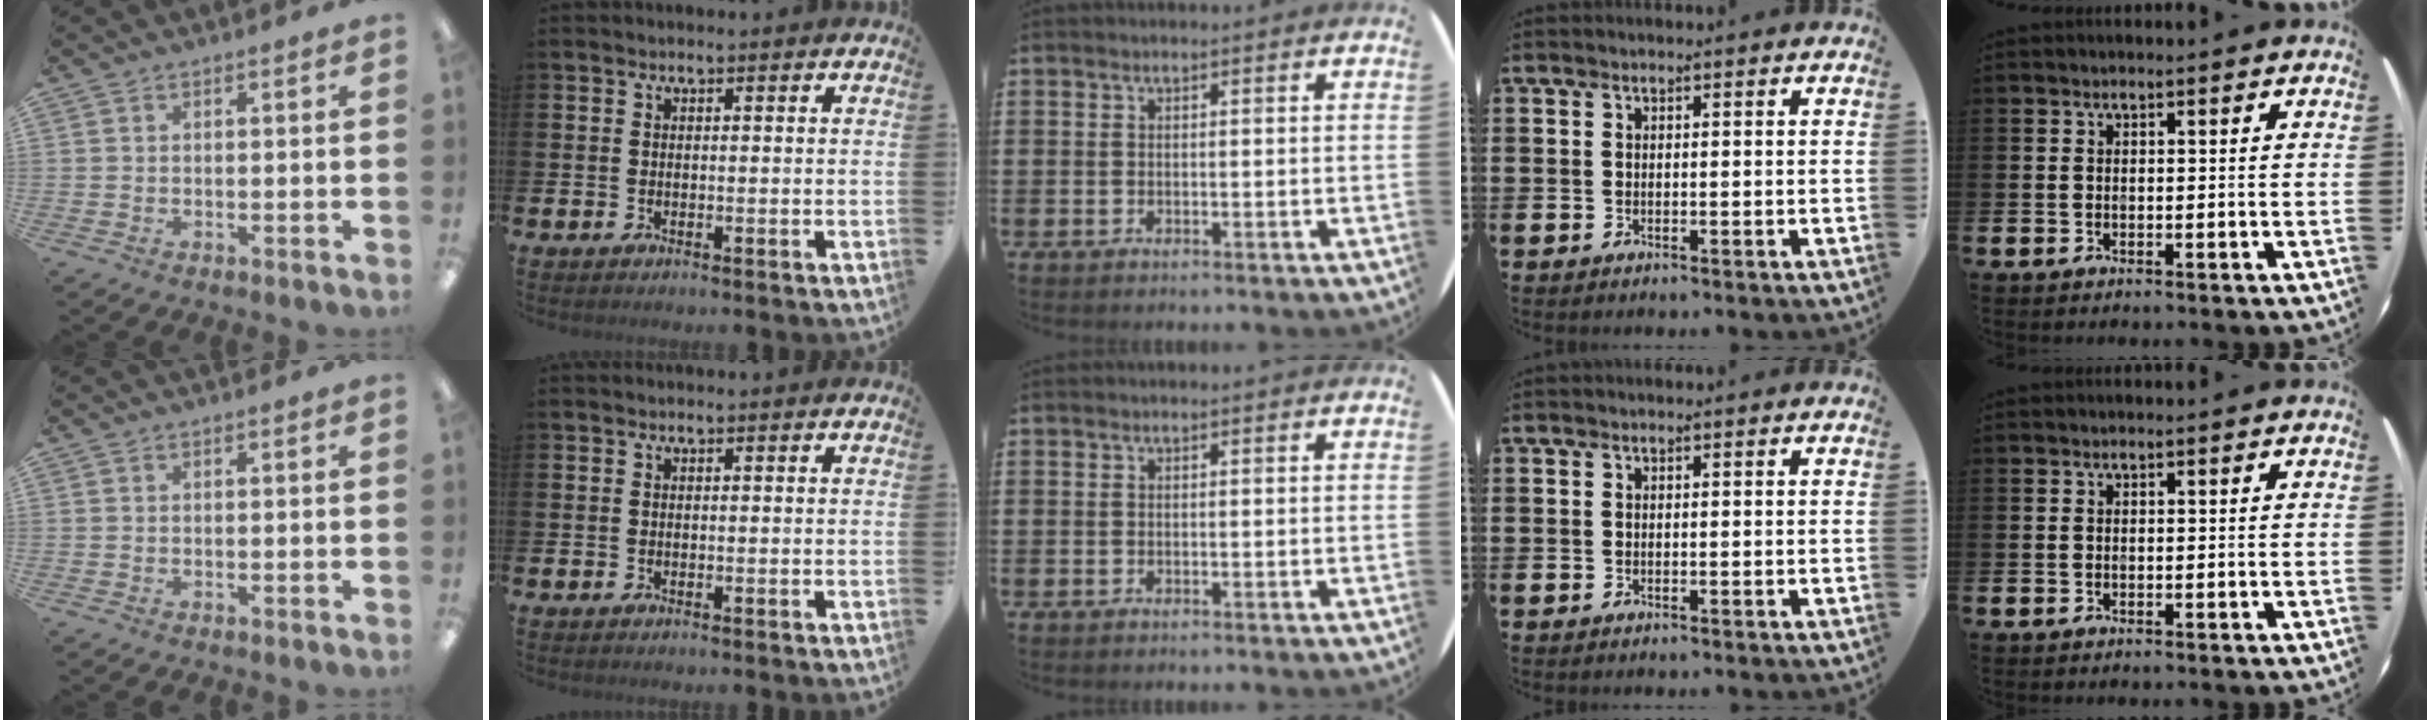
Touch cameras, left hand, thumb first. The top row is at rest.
{}